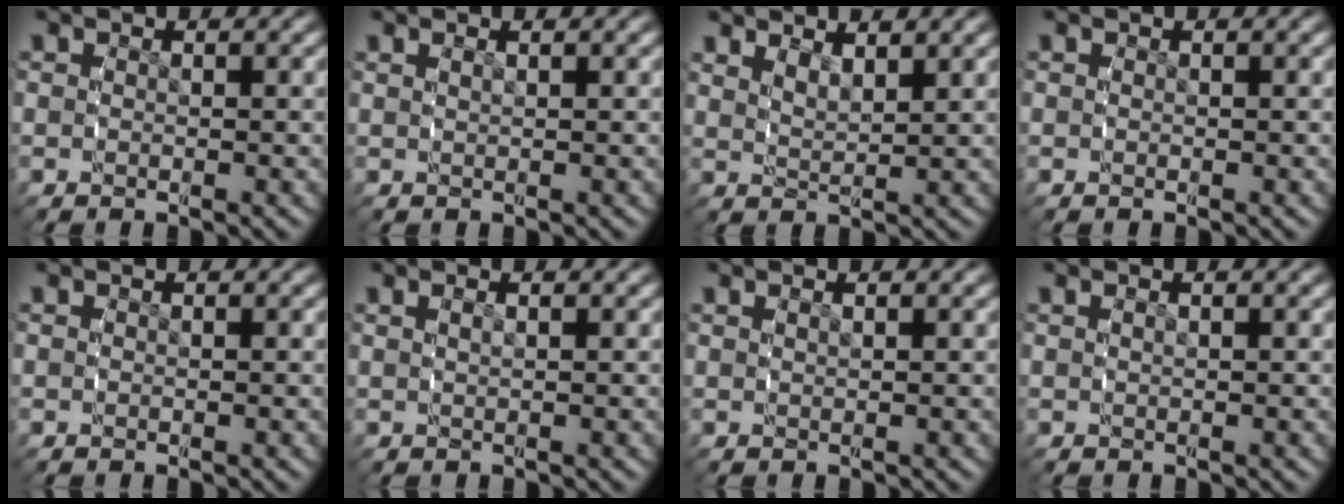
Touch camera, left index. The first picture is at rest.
{"total": 0.9, "force": [0.5, -0.6, 0.5], "torque": [-0.006, 0.001, 0.014]}
{"total": 2.2, "force": [2.0, -0.1, 1.0], "torque": [-0.017, -0.010, 0.042]}
{"total": 0.0}
{"total": 0.0}
{"total": 1.0, "force": [0.4, -0.4, 0.8], "torque": [-0.009, 0.003, 0.012]}
{"total": 0.8, "force": [0.4, -0.5, 0.4], "torque": [-0.005, 0.001, 0.013]}
{"total": 0.7, "force": [0.2, -0.4, 0.5], "torque": [-0.007, 0.001, 0.007]}